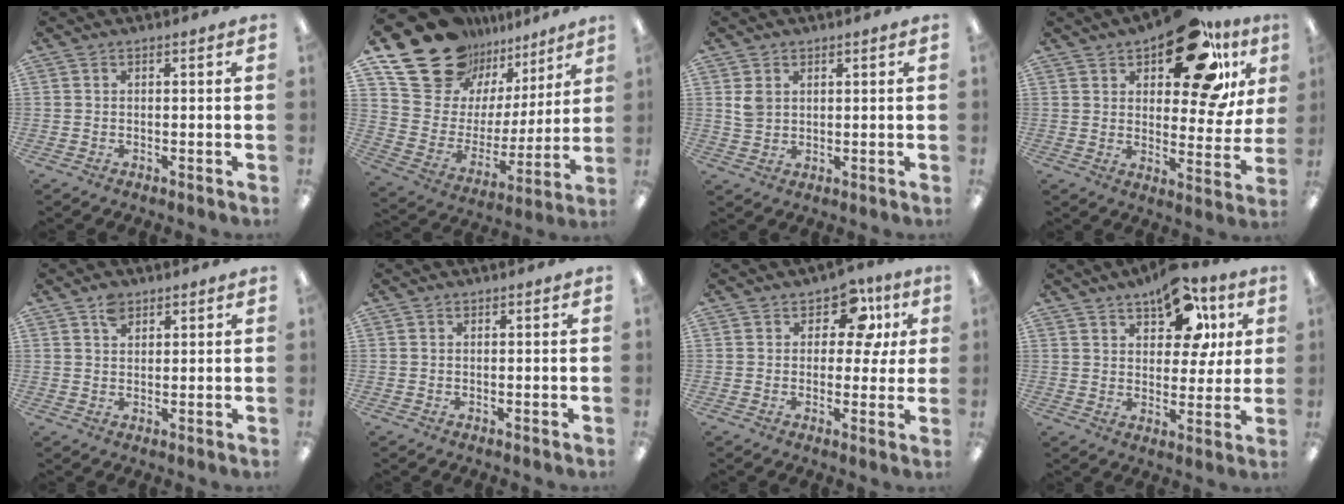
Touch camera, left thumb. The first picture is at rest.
{"total": 23.1, "force": [16.6, 13.6, 8.5], "torque": [-0.161, -0.107, 0.318]}
{"total": 3.8, "force": [1.6, 3.0, 1.7], "torque": [-0.029, -0.001, 0.030]}
{"total": 21.5, "force": [13.4, 9.0, 14.1], "torque": [-0.199, -0.069, 0.218]}
{"total": 3.3, "force": [2.3, 2.0, 1.3], "torque": [-0.014, -0.009, 0.041]}
{"total": 0.0}
{"total": 10.0, "force": [4.5, 6.5, 6.1], "torque": [-0.081, -0.010, 0.076]}
{"total": 14.3, "force": [8.6, 7.9, 8.3], "torque": [-0.115, -0.035, 0.150]}